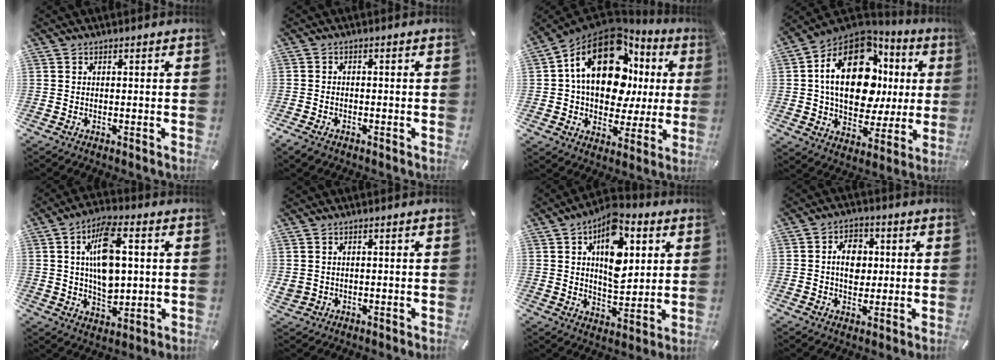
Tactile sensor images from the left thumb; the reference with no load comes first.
{"total": 2.0, "force": [-1.2, 1.3, 1.0], "torque": [-0.027, 0.001, -0.026]}
{"total": 21.3, "force": [6.1, 13.6, 15.1], "torque": [-0.256, -0.038, 0.099]}
{"total": 22.7, "force": [4.9, 14.3, 16.9], "torque": [-0.300, -0.020, 0.080]}
{"total": 13.0, "force": [2.4, 7.4, 10.4], "torque": [-0.195, 0.007, 0.041]}
{"total": 1.8, "force": [0.6, 1.7, 0.4], "torque": [-0.012, 0.002, 0.012]}
{"total": 14.9, "force": [5.6, 8.9, 10.6], "torque": [-0.147, -0.014, 0.097]}
{"total": 7.7, "force": [0.5, 5.9, 5.0], "torque": [-0.078, 0.001, 0.003]}